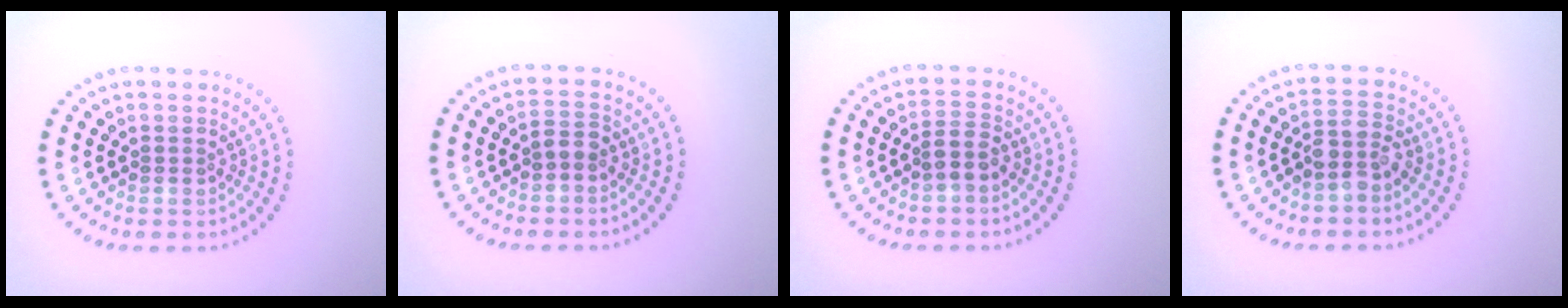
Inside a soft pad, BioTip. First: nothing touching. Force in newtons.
{"total": 1.4, "press": 1.3, "slide": 0.6}
{"total": 2.1, "press": 1.8, "slide": 1.0}
{"total": 2.5, "press": 2.0, "slide": 1.5}